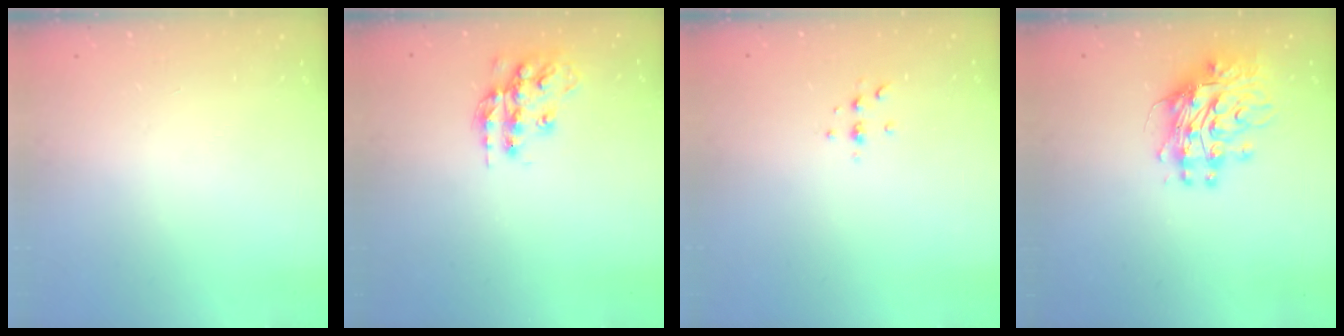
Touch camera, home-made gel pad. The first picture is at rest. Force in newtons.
{"total": 14.0, "press": 14.0, "slide": 0.6}
{"total": 3.7, "press": 3.3, "slide": 1.6}
{"total": 12.0, "press": 11.9, "slide": 1.1}